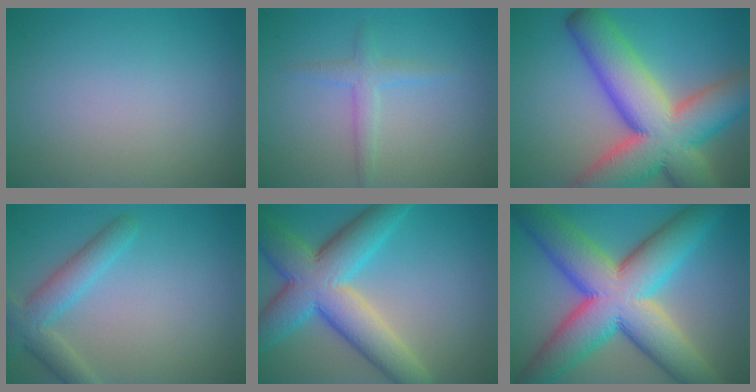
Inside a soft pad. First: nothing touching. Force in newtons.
{"total": 1.9, "press": 1.9, "slide": 0.2}
{"total": 14.8, "press": 14.8, "slide": 0.9}
{"total": 3.8, "press": 3.8, "slide": 0.1}
{"total": 9.8, "press": 9.7, "slide": 0.6}
{"total": 14.6, "press": 14.6, "slide": 0.3}